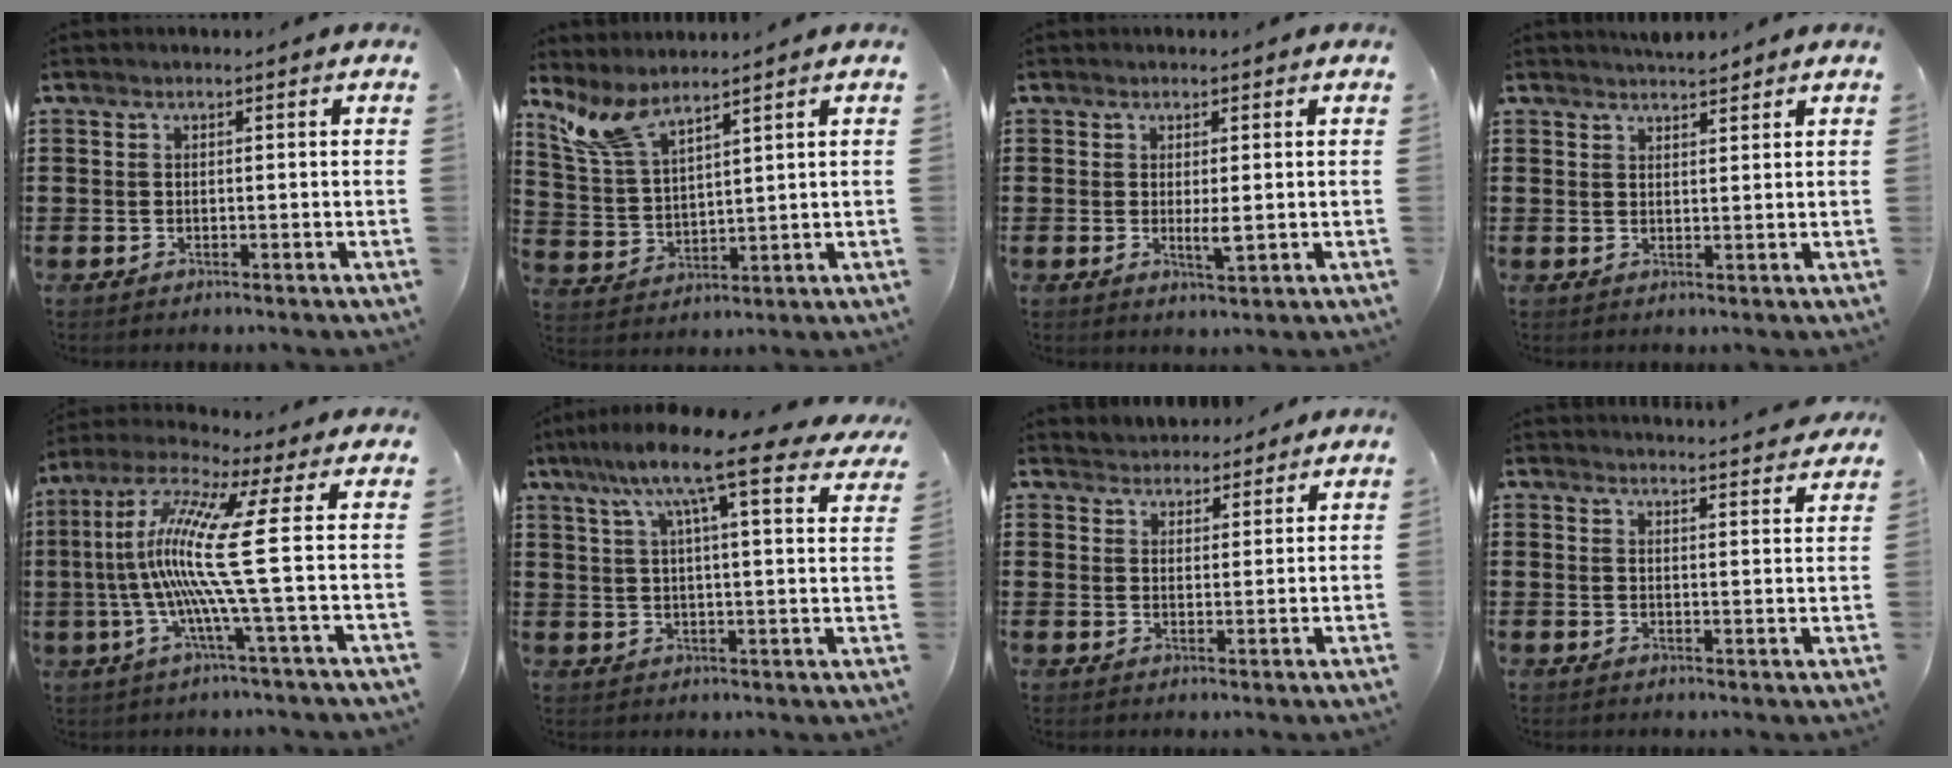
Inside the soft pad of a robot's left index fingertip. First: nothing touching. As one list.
[{"total": 7.4, "force": [6.0, 1.6, 3.9], "torque": [-0.105, -0.019, 0.110]}, {"total": 2.7, "force": [0.1, 0.5, 2.7], "torque": [-0.049, -0.003, 0.003]}, {"total": 2.6, "force": [2.6, 0.2, 0.5], "torque": [-0.015, -0.003, 0.048]}, {"total": 13.1, "force": [-0.2, -0.8, 13.0], "torque": [-0.302, -0.027, -0.031]}, {"total": 12.2, "force": [8.7, 1.5, 8.4], "torque": [-0.167, -0.028, 0.140]}, {"total": 3.5, "force": [3.2, 1.1, -0.7], "torque": [-0.001, -0.009, 0.061]}, {"total": 3.3, "force": [3.3, -0.5, 0.1], "torque": [-0.007, -0.023, 0.058]}]